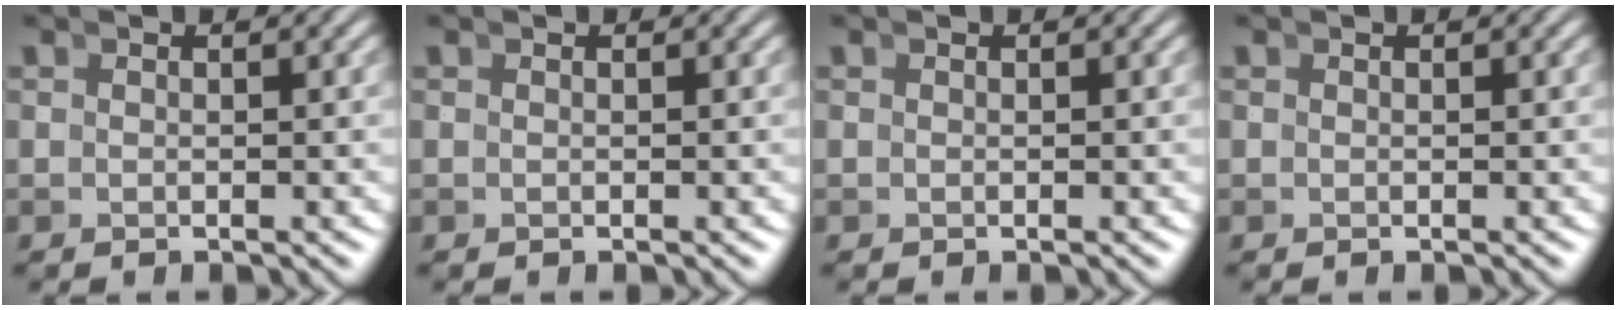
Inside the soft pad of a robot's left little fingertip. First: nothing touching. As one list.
[{"total": 0.0}, {"total": 0.0}, {"total": 0.0}]